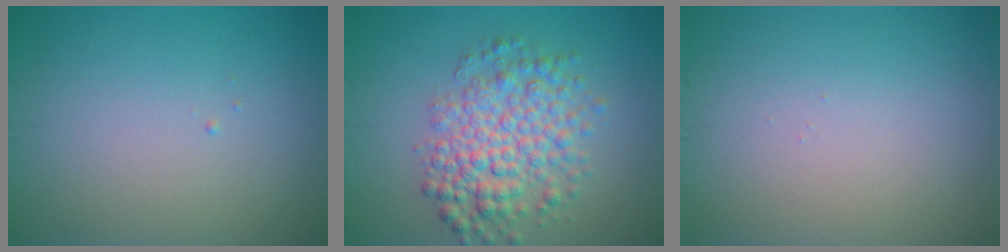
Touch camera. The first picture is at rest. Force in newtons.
{"total": 5.9, "press": 5.9, "slide": 0.1}
{"total": 0.0}